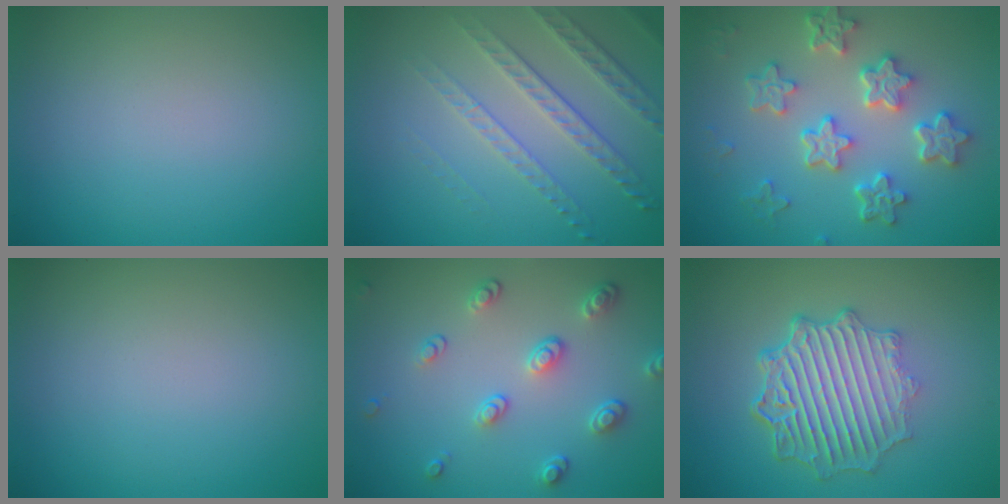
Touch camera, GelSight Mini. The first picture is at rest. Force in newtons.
{"total": 3.6, "press": 3.2, "slide": 1.6}
{"total": 5.9, "press": 4.7, "slide": 3.6}
{"total": 0.0}
{"total": 3.3, "press": 2.8, "slide": 1.7}
{"total": 6.9, "press": 5.3, "slide": 4.4}